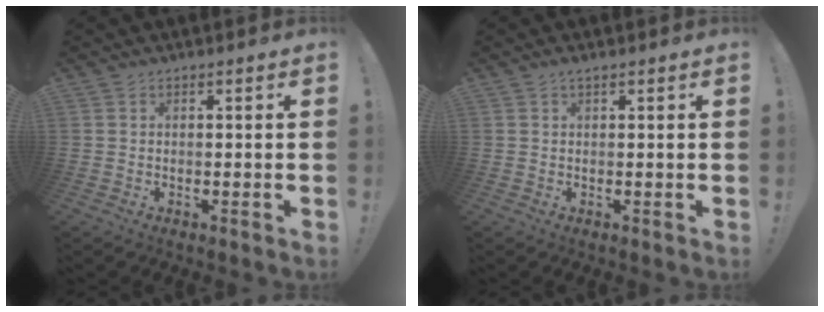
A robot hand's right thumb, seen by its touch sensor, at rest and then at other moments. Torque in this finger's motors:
{"motor_torque": [0.32, -0.20, 0.14, -0.29, 0.02]}